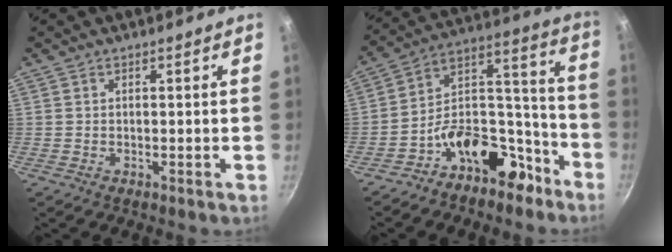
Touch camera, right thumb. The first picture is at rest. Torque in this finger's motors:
{"motor_torque": [1.87, 0.28, 1.46, -0.84, 0.08]}